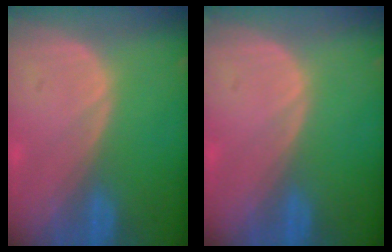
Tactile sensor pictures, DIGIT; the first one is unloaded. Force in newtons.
{"total": 0.0}